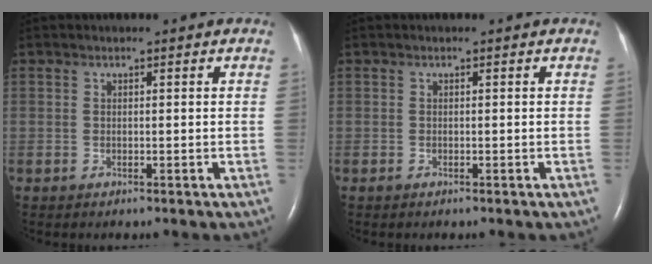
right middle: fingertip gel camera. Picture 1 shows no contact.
{"total": 0.0}